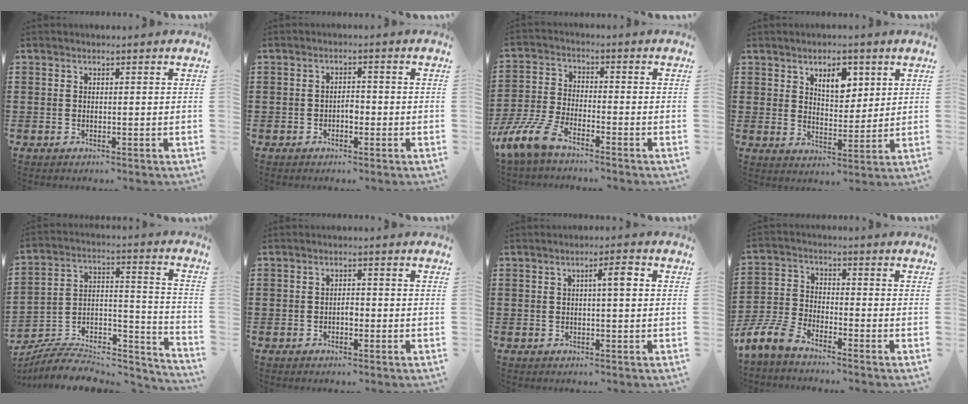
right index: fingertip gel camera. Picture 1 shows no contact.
{"total": 1.9, "force": [-0.7, 0.9, 1.5], "torque": [-0.029, 0.003, -0.013]}
{"total": 7.2, "force": [-5.7, 1.1, 4.2], "torque": [-0.120, -0.015, -0.119]}
{"total": 5.5, "force": [3.0, 3.1, 3.5], "torque": [-0.056, 0.002, 0.048]}
{"total": 6.9, "force": [-5.9, 2.5, 2.6], "torque": [-0.040, 0.010, -0.114]}
{"total": 1.5, "force": [-0.6, 0.7, 1.2], "torque": [-0.024, 0.000, -0.011]}
{"total": 3.1, "force": [0.6, 0.5, 3.0], "torque": [-0.048, 0.002, 0.005]}
{"total": 5.9, "force": [-5.3, 1.2, 2.5], "torque": [-0.090, -0.010, -0.114]}